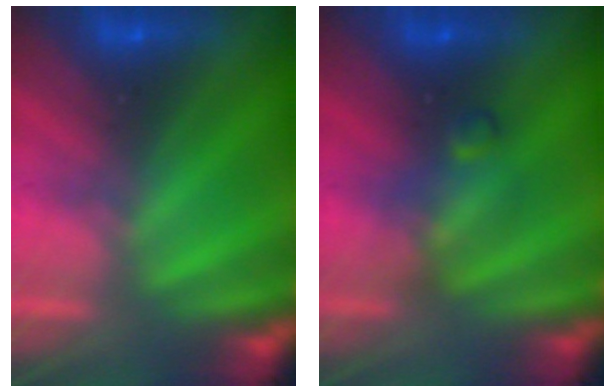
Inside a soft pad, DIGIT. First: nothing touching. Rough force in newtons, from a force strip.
{"total": 2.4}